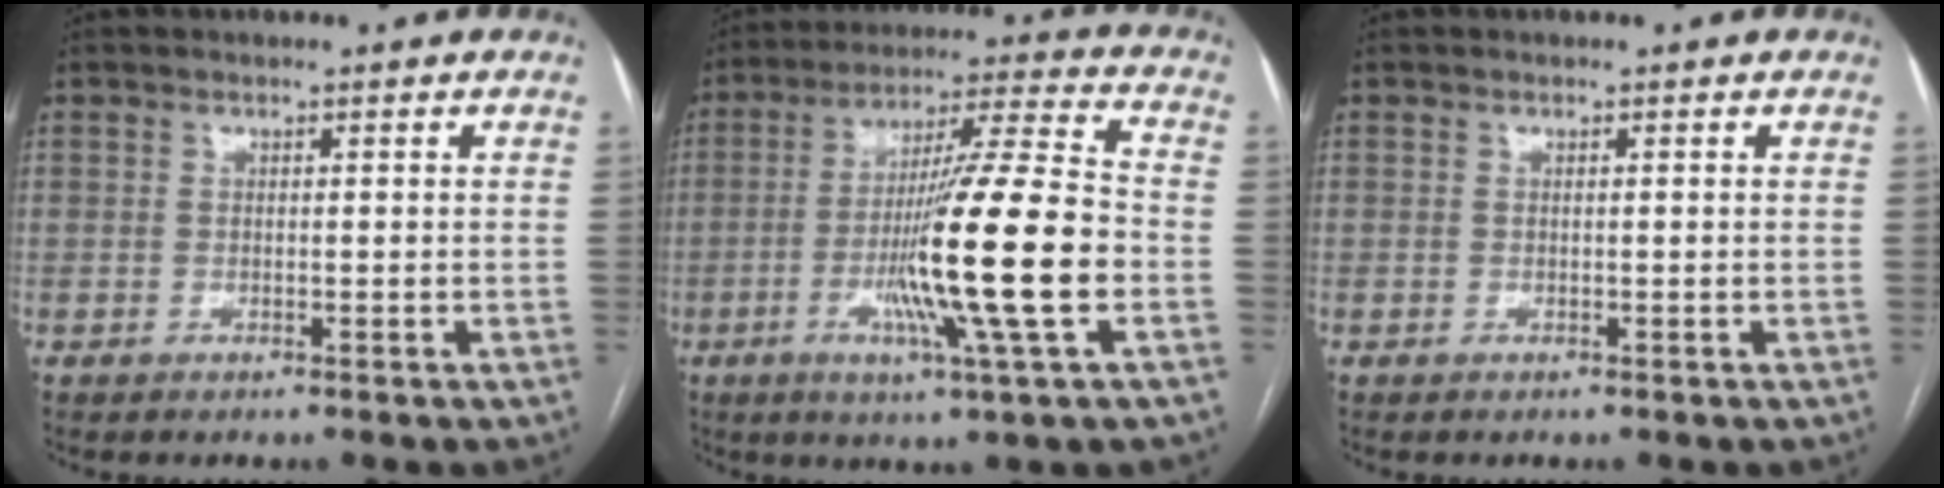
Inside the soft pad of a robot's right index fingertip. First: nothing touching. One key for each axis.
{"total": 17.9, "fx": -4.1, "fy": -0.7, "fz": 17.4, "tx": -0.306, "ty": -0.012, "tz": -0.079}
{"total": 0.0}